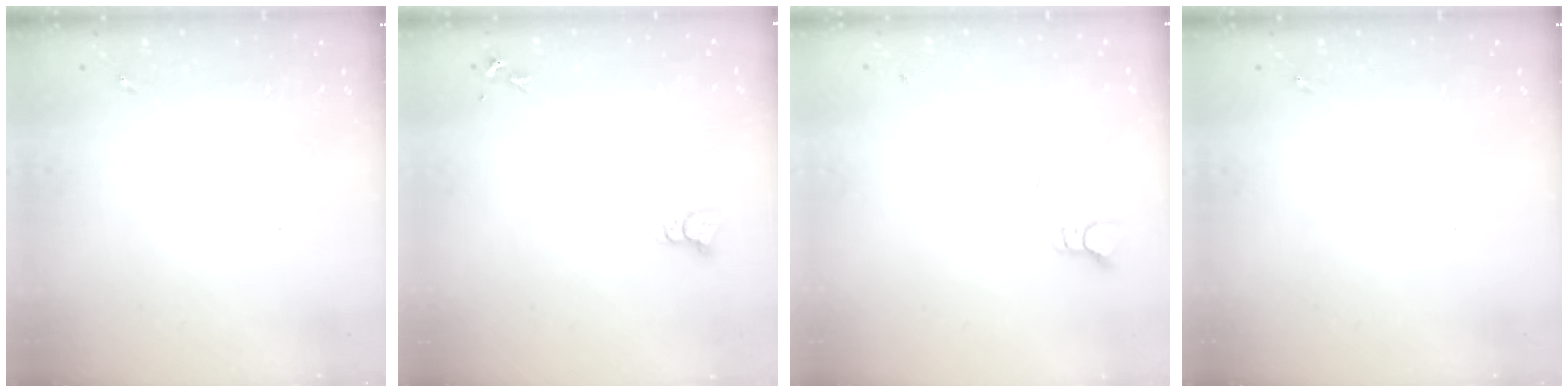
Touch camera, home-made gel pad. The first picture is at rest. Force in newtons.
{"total": 2.5, "press": 2.5, "slide": 0.1}
{"total": 1.9, "press": 1.9, "slide": 0.1}
{"total": 0.0}